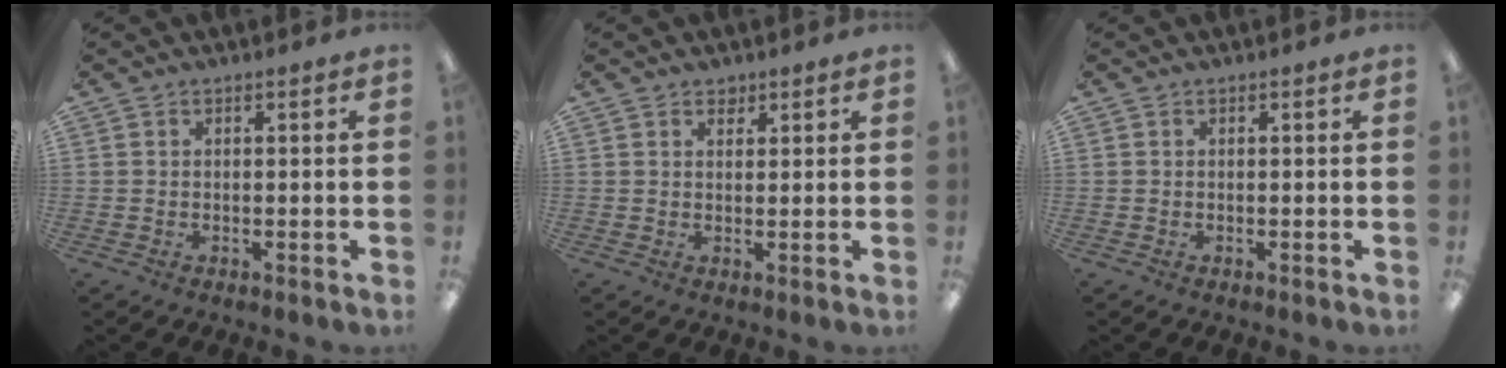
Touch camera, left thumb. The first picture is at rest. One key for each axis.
{"total": 1.7, "fx": 1.5, "fy": 0.8, "fz": 0.3, "tx": 0.002, "ty": -0.004, "tz": 0.026}
{"total": 0.0}